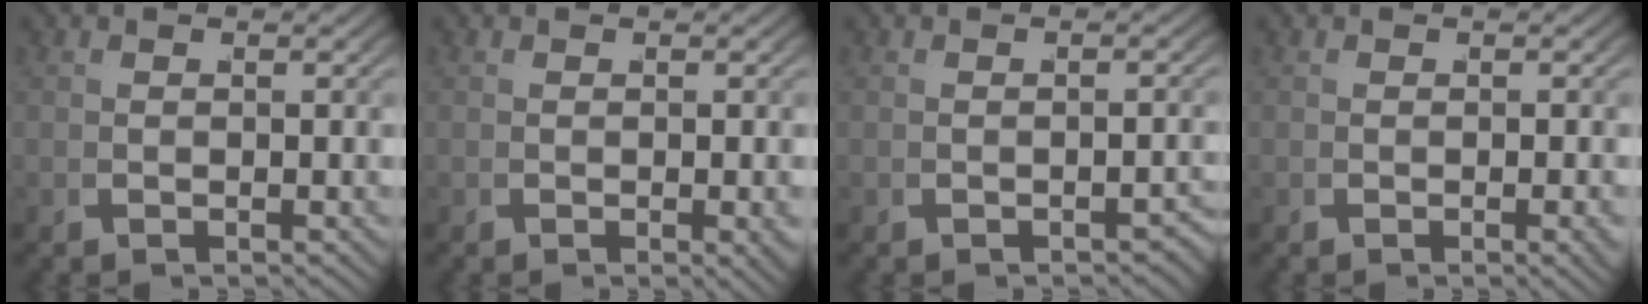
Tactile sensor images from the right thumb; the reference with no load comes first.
{"total": 1.2, "force": [-0.1, 0.3, 1.1], "torque": [-0.017, -0.002, 0.000]}
{"total": 1.6, "force": [-1.4, 0.3, 0.6], "torque": [-0.012, -0.001, -0.019]}
{"total": 1.1, "force": [-0.2, 0.3, 1.0], "torque": [-0.017, 0.001, -0.002]}